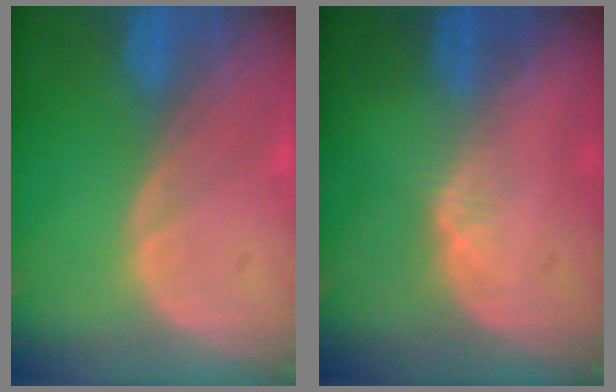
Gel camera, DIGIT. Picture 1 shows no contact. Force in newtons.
{"total": 1.4, "press": 1.2, "slide": 0.7}